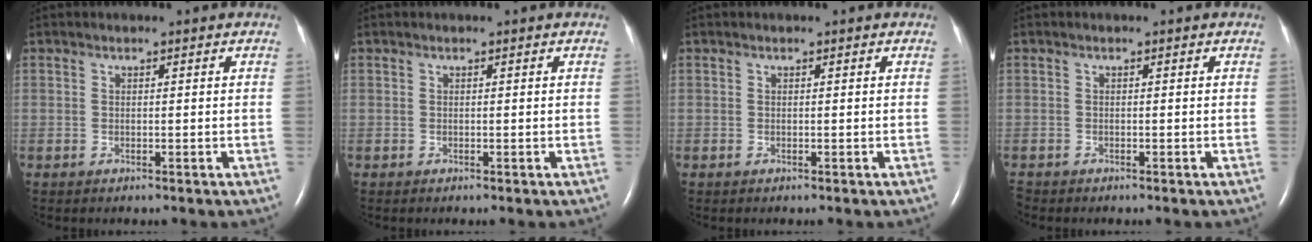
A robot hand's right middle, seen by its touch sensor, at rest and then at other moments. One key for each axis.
{"total": 0.0}
{"total": 0.0}
{"total": 0.7, "fx": -0.7, "fy": 0.2, "fz": 0.1, "tx": -0.006, "ty": -0.003, "tz": -0.013}